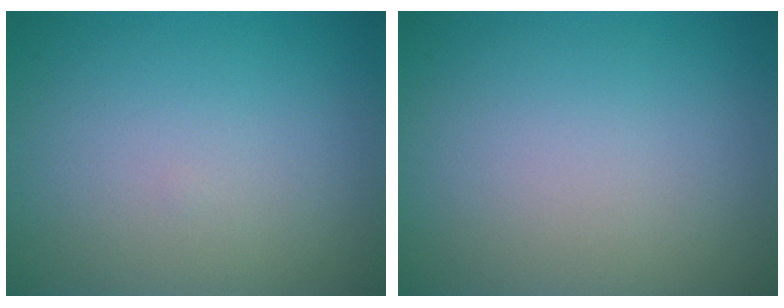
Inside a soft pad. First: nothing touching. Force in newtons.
{"total": 0.0}